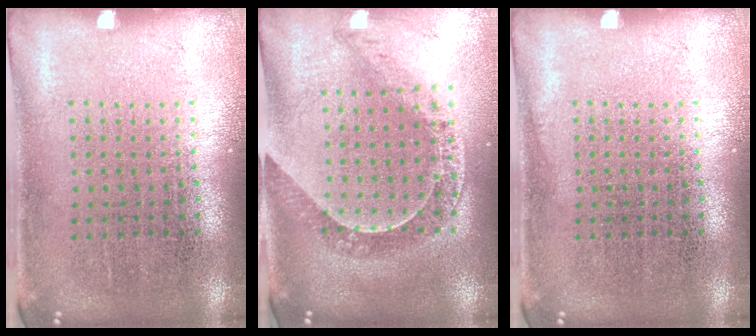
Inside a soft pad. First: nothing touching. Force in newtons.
{"total": 1.2, "press": 1.1, "slide": 0.2}
{"total": 0.0}